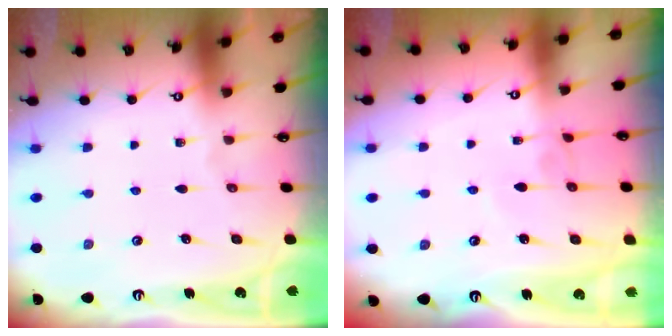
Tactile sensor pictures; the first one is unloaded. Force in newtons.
{"total": 2.2, "press": 2.2, "slide": 0.1}